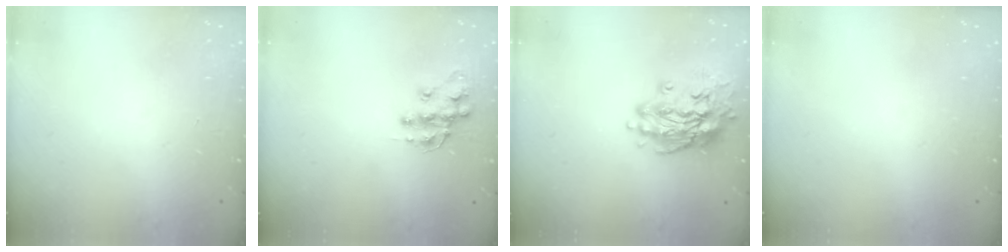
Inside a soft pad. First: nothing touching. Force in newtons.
{"total": 11.6, "press": 11.5, "slide": 0.8}
{"total": 15.4, "press": 15.2, "slide": 2.6}
{"total": 0.0}